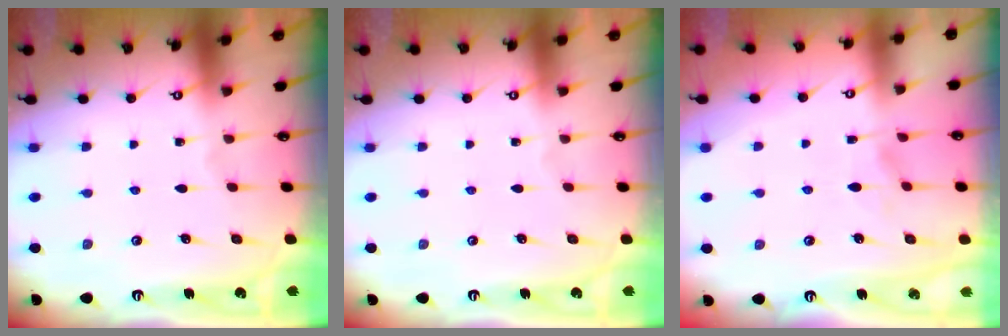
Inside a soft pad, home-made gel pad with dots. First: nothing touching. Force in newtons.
{"total": 0.0}
{"total": 2.6, "press": 2.3, "slide": 1.0}